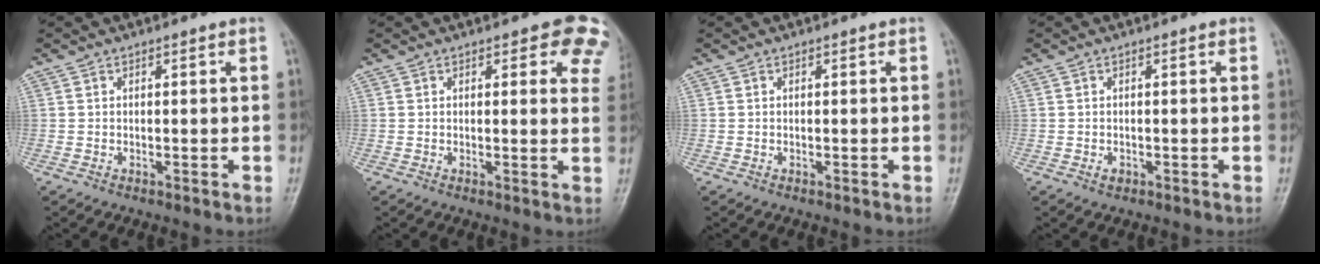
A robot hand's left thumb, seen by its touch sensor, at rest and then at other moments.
{"total": 7.5, "force": [4.9, 3.4, 4.7], "torque": [-0.011, -0.017, 0.036]}
{"total": 0.0}
{"total": 1.0, "force": [-0.3, 0.7, 0.7], "torque": [-0.007, 0.001, -0.003]}